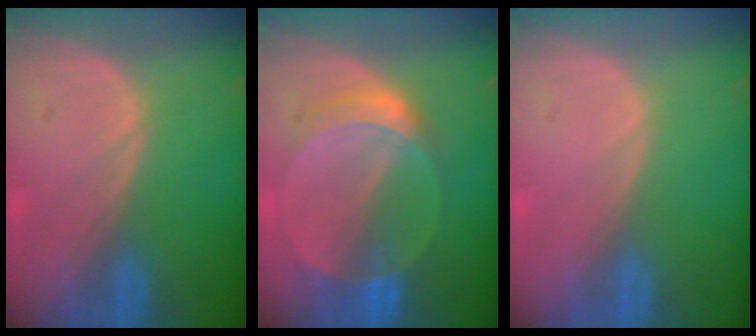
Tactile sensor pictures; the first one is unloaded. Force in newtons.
{"total": 6.2, "press": 5.7, "slide": 2.5}
{"total": 0.0}